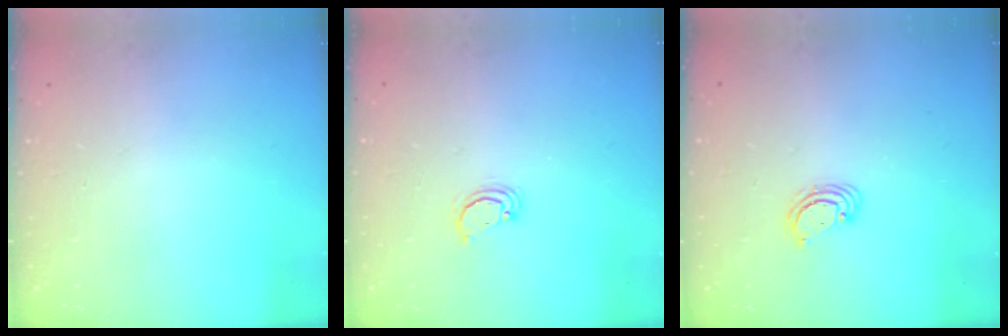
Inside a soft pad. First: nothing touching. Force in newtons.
{"total": 2.5, "press": 2.5, "slide": 0.3}
{"total": 2.5, "press": 2.5, "slide": 0.3}